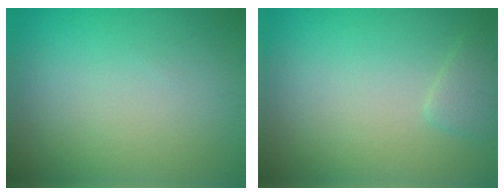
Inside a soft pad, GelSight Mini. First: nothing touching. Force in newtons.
{"total": 1.3, "press": 1.3, "slide": 0.1}